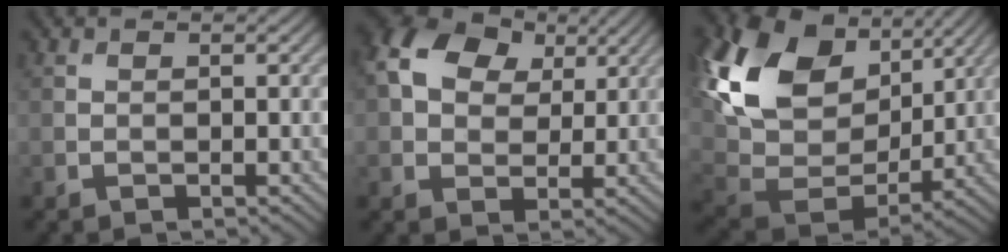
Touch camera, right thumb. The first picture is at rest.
{"total": 12.5, "force": [4.5, 8.9, 7.5], "torque": [-0.185, 0.046, 0.076]}
{"total": 17.5, "force": [7.5, 11.4, 11.1], "torque": [-0.278, 0.020, 0.149]}